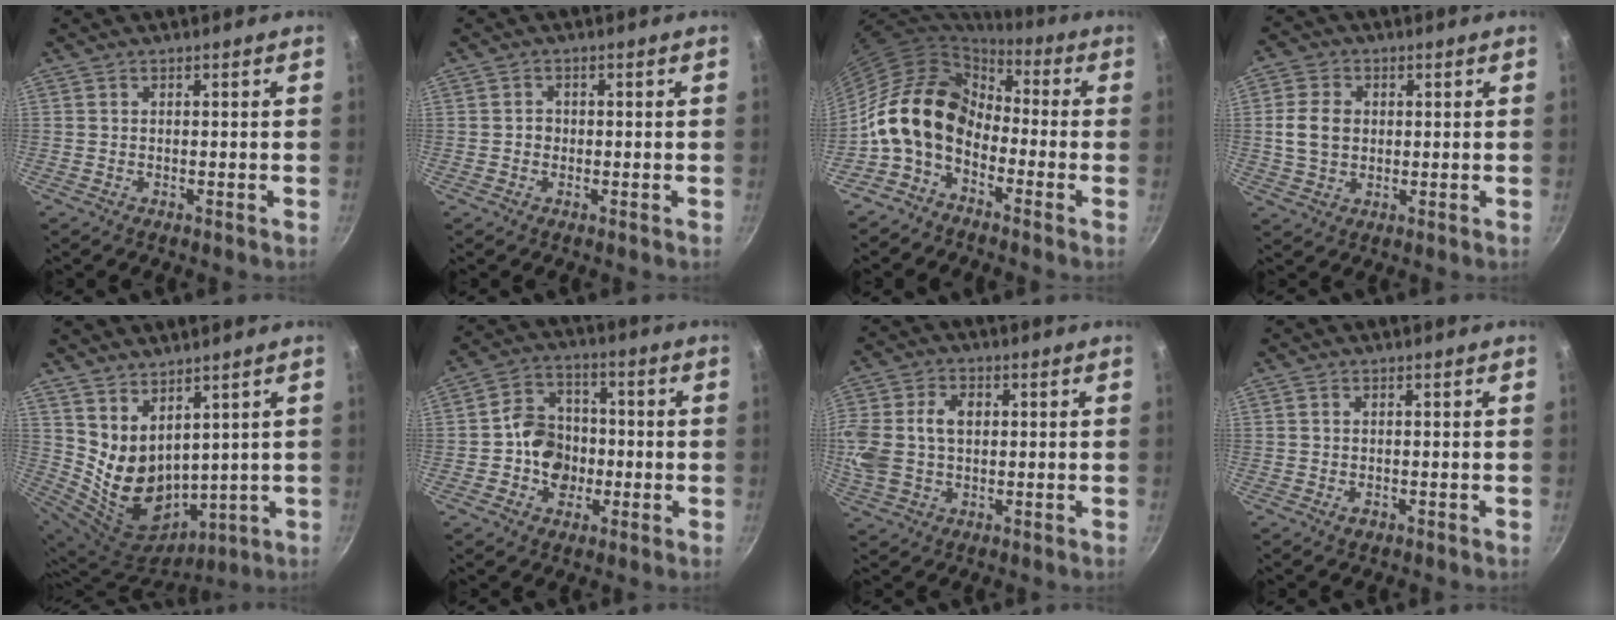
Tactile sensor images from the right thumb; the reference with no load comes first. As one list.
[{"total": 1.5, "force": [-0.3, 1.3, 0.5], "torque": [-0.002, 0.004, -0.007]}, {"total": 12.1, "force": [-2.3, 8.8, 7.9], "torque": [-0.117, 0.038, -0.062]}, {"total": 7.2, "force": [0.7, 5.7, 4.3], "torque": [-0.064, 0.005, 0.008]}, {"total": 13.9, "force": [5.9, 8.9, 9.0], "torque": [-0.145, -0.059, 0.140]}, {"total": 10.4, "force": [-1.4, 8.8, 5.2], "torque": [-0.049, 0.022, -0.037]}, {"total": 15.1, "force": [1.7, 11.2, 10.0], "torque": [-0.227, 0.028, 0.030]}, {"total": 1.3, "force": [-0.4, 0.9, 0.9], "torque": [-0.012, 0.000, -0.007]}]